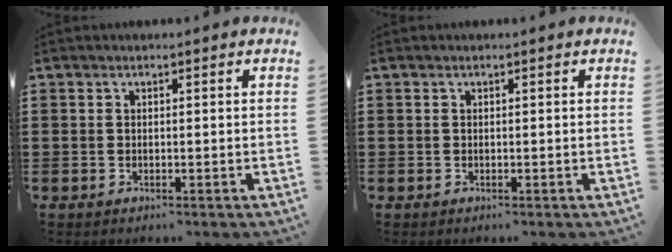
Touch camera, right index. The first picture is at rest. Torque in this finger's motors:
{"motor_torque": [0.00, 0.01, 0.00, 0.00]}